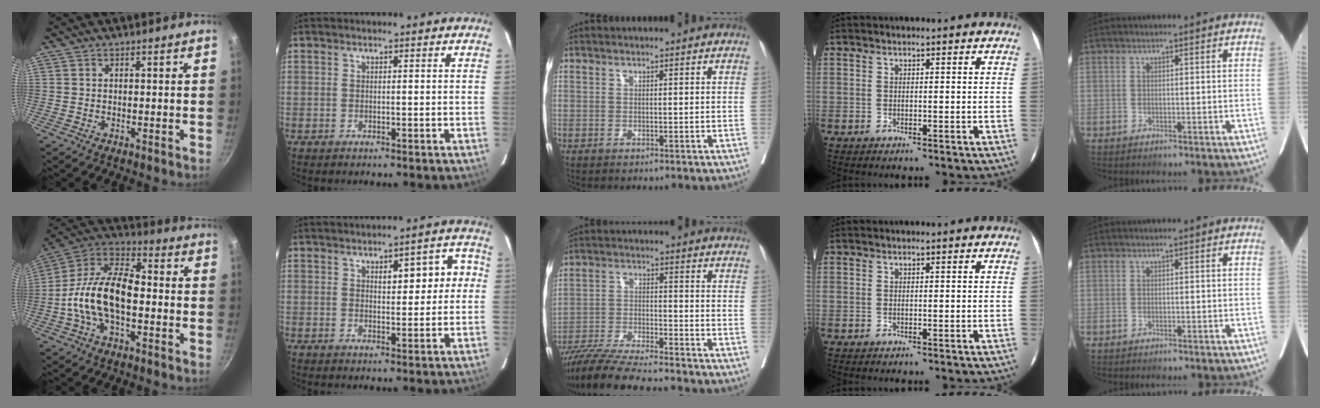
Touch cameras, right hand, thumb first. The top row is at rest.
{"thumb": {"total": 16.5, "force": [-2.3, 8.8, 13.7], "torque": [-0.259, 0.042, -0.049]}, "index": {"total": 6.5, "force": [1.6, 2.5, 5.8], "torque": [-0.068, 0.024, 0.022]}, "middle": {"total": 13.8, "force": [-12.4, 0.5, 6.1], "torque": [-0.101, -0.022, -0.204]}}